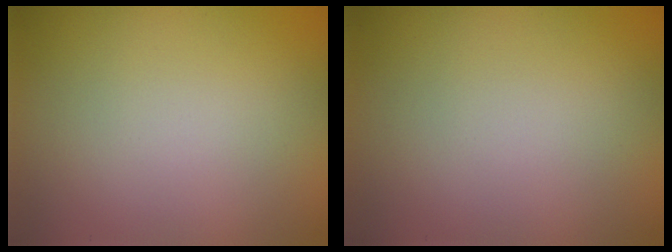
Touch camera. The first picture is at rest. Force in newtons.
{"total": 0.0}